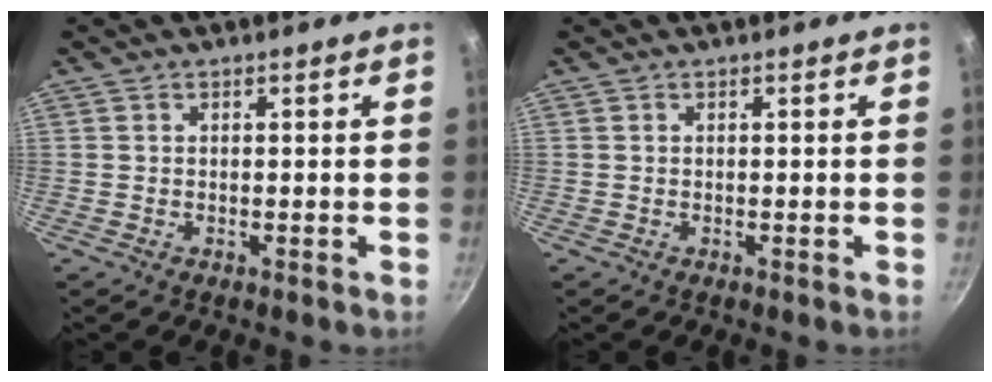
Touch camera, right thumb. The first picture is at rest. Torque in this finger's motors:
{"motor_torque": [-0.01, -0.01, 0.01, 0.01, 0.00]}